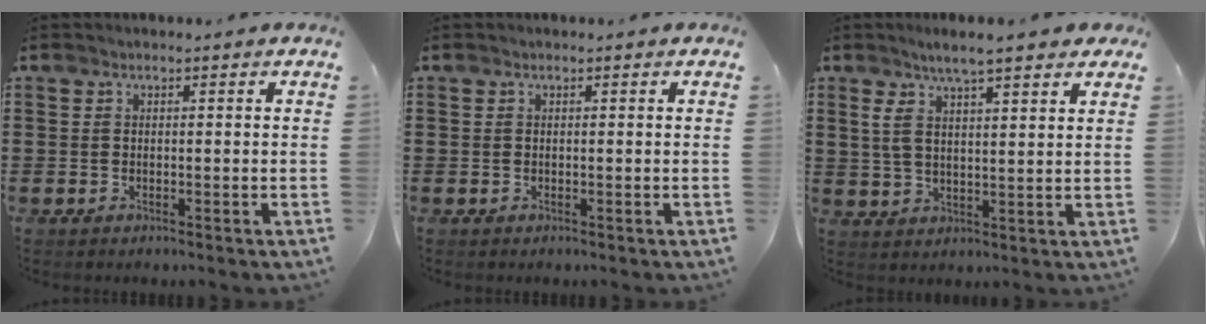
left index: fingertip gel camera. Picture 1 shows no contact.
{"total": 0.0}
{"total": 6.8, "force": [4.4, 1.8, 4.9], "torque": [-0.107, 0.003, 0.076]}